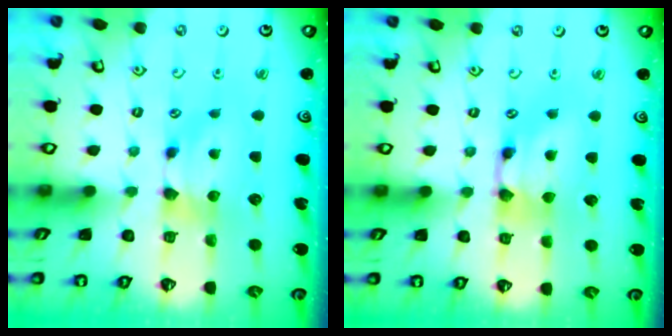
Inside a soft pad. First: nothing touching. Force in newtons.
{"total": 3.0, "press": 3.0, "slide": 0.2}